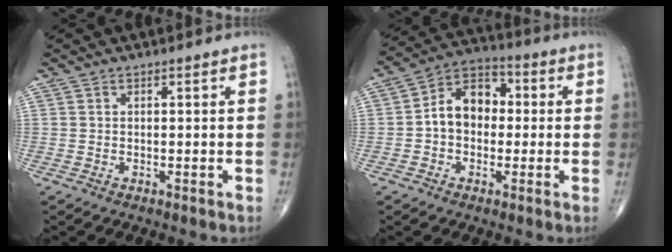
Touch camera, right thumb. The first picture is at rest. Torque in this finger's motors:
{"motor_torque": [1.48, 1.39, 0.82, -0.08, 0.08]}